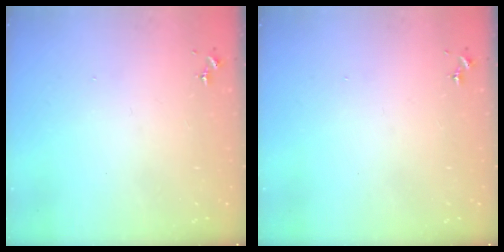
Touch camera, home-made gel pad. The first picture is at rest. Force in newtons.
{"total": 0.0}